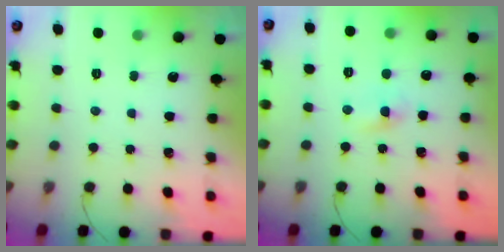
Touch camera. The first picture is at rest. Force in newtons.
{"total": 2.0, "press": 1.8, "slide": 1.0}